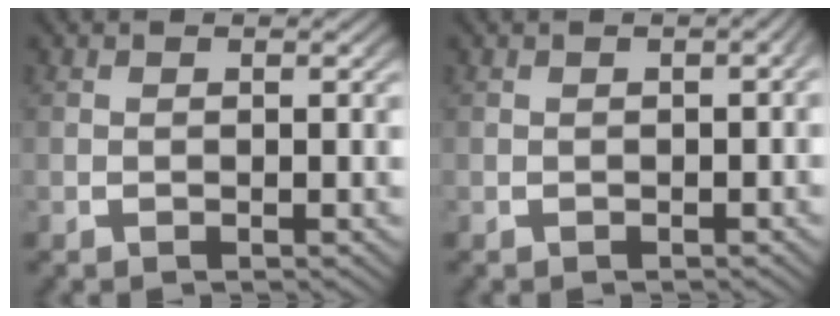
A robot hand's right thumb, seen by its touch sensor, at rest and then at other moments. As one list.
[{"total": 0.9, "force": [-0.3, 0.4, 0.7], "torque": [-0.010, 0.001, -0.005]}]